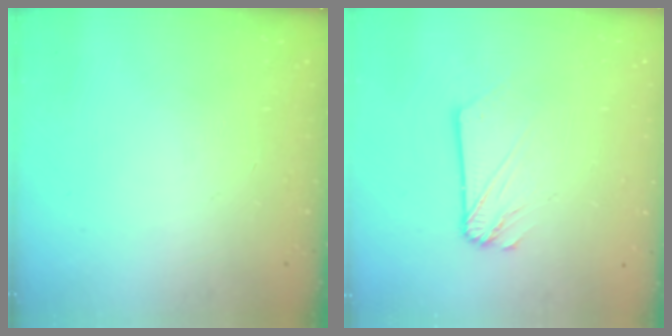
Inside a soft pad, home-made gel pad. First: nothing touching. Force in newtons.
{"total": 2.6, "press": 2.6, "slide": 0.3}